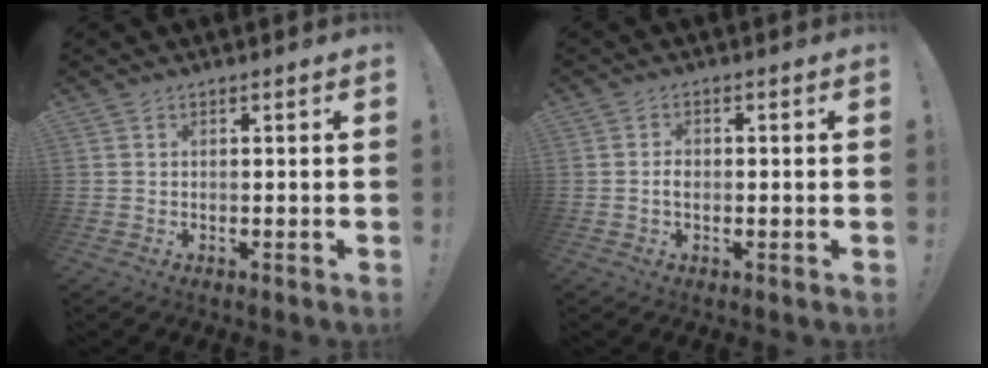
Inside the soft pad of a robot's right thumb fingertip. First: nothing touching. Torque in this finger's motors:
{"motor_torque": [0.03, 0.06, -0.24, 0.28, 0.06]}